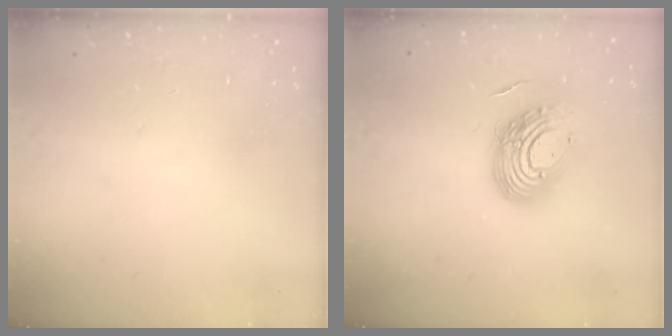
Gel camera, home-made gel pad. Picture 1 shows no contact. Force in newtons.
{"total": 14.8, "press": 14.7, "slide": 1.5}